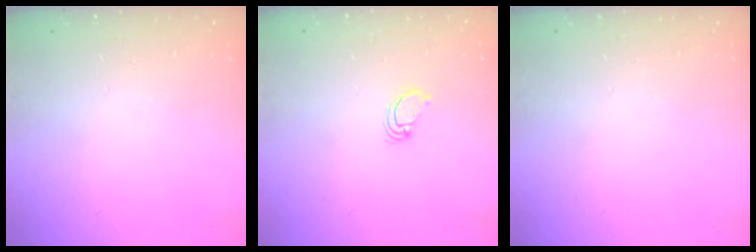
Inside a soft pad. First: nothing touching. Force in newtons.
{"total": 2.6, "press": 2.6, "slide": 0.2}
{"total": 0.0}